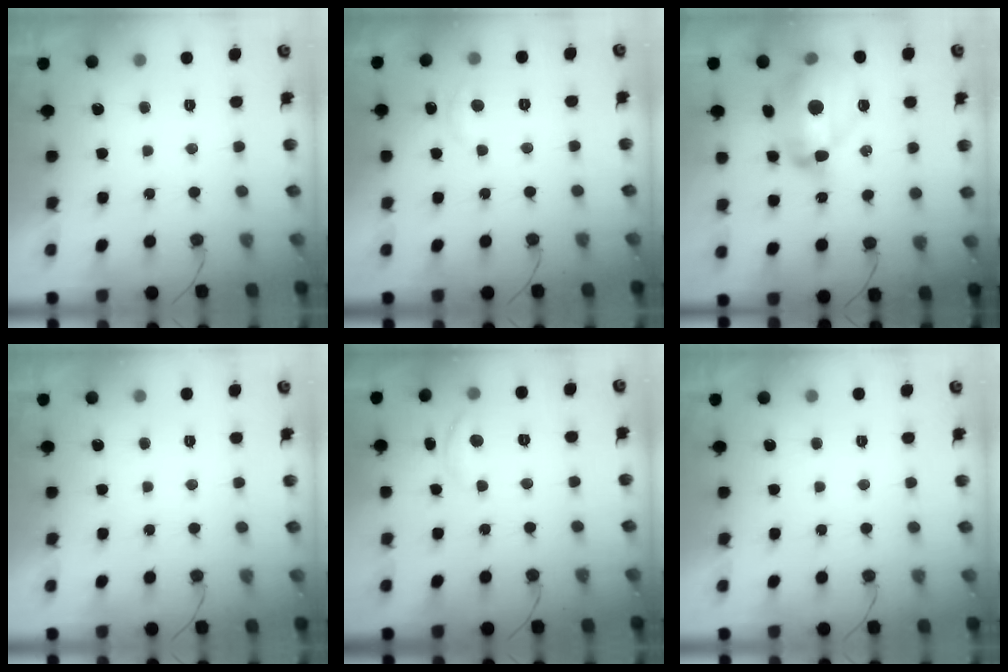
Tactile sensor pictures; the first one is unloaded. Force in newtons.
{"total": 3.4, "press": 3.4, "slide": 0.4}
{"total": 17.3, "press": 17.2, "slide": 1.8}
{"total": 0.0}
{"total": 5.4, "press": 5.4, "slide": 0.3}
{"total": 0.0}